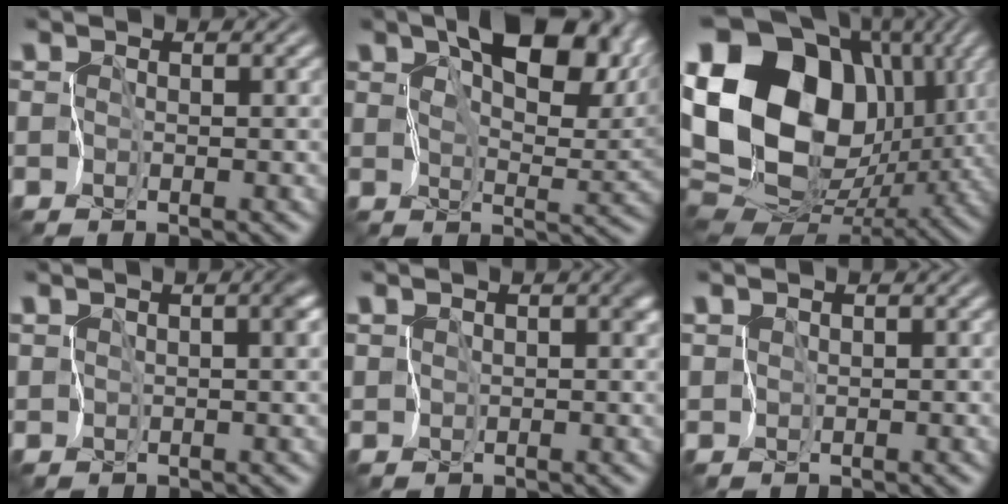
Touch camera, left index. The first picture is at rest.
{"total": 11.6, "force": [5.3, 5.5, 8.7], "torque": [-0.139, -0.002, 0.090]}
{"total": 19.8, "force": [3.7, 14.5, 13.0], "torque": [-0.253, 0.016, 0.087]}
{"total": 2.4, "force": [0.6, 0.8, 2.1], "torque": [-0.027, 0.002, 0.014]}
{"total": 1.5, "force": [0.6, 0.9, 1.0], "torque": [-0.023, 0.001, 0.010]}
{"total": 0.9, "force": [0.6, 0.7, 0.1], "torque": [-0.004, 0.002, 0.015]}